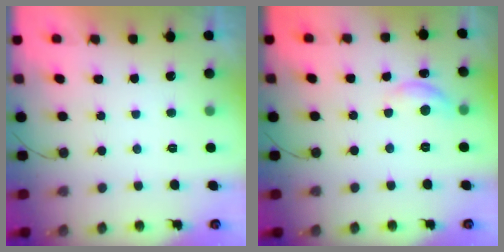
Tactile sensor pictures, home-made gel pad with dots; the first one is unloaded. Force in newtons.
{"total": 8.1, "press": 8.1, "slide": 0.5}